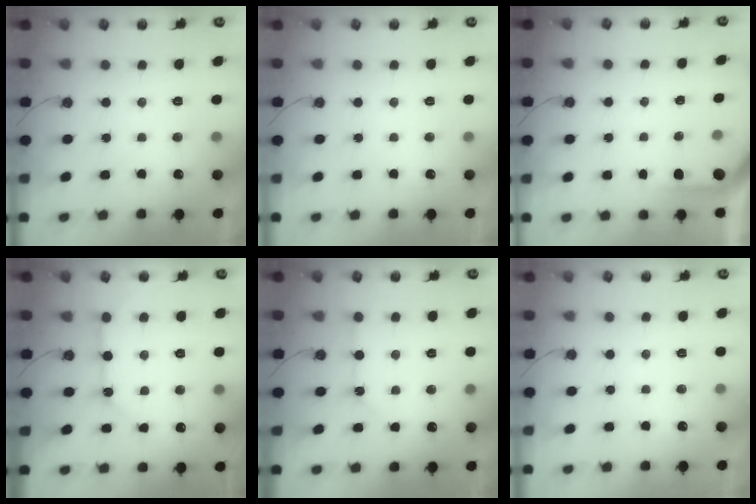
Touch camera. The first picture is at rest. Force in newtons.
{"total": 0.0}
{"total": 1.9, "press": 1.9, "slide": 0.2}
{"total": 8.2, "press": 8.1, "slide": 0.9}
{"total": 2.5, "press": 2.5, "slide": 0.4}
{"total": 0.0}